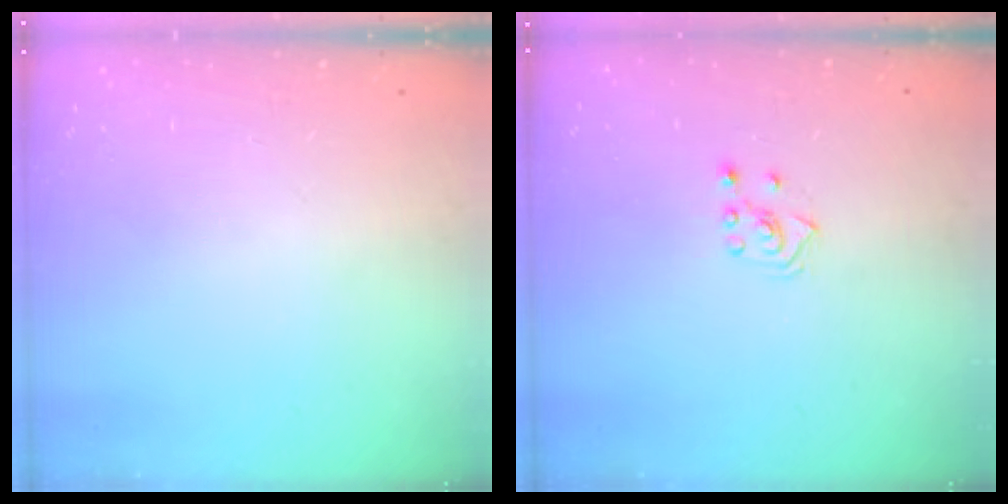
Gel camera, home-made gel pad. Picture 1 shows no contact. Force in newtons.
{"total": 3.6, "press": 3.5, "slide": 0.7}